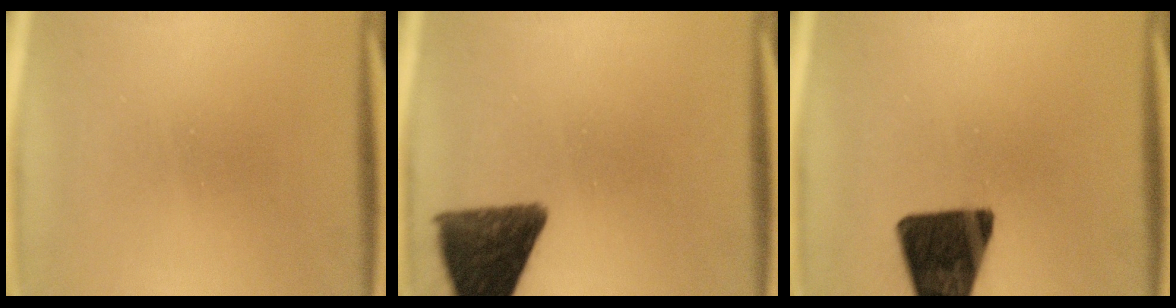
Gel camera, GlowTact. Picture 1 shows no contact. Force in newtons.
{"total": 11.6}
{"total": 15.6}